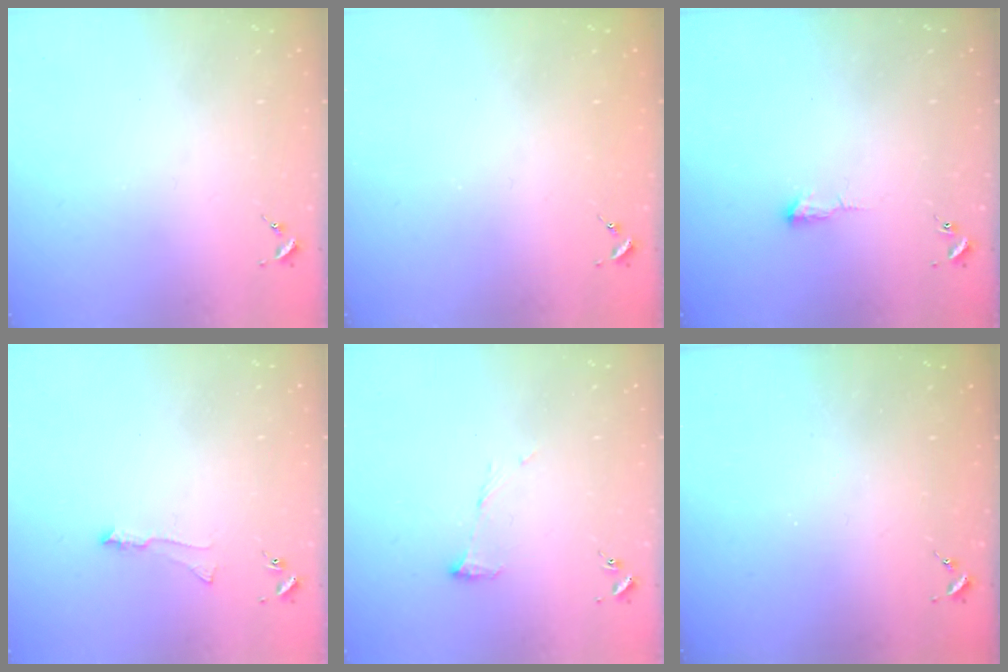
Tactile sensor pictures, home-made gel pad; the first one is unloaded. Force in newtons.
{"total": 0.7, "press": 0.7, "slide": 0.1}
{"total": 3.8, "press": 3.8, "slide": 0.8}
{"total": 4.2, "press": 4.2, "slide": 0.6}
{"total": 6.5, "press": 6.4, "slide": 0.7}
{"total": 0.0}